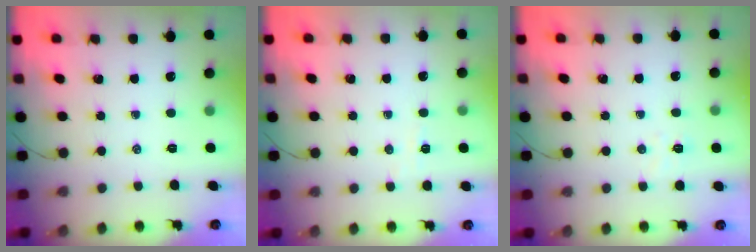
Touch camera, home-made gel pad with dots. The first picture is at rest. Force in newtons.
{"total": 3.4, "press": 3.2, "slide": 1.0}
{"total": 3.0, "press": 2.8, "slide": 0.8}